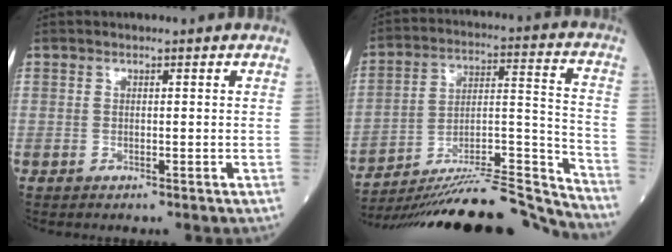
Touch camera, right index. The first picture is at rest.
{"total": 25.1, "force": [-24.1, -0.9, 7.2], "torque": [-0.098, 0.003, -0.368]}